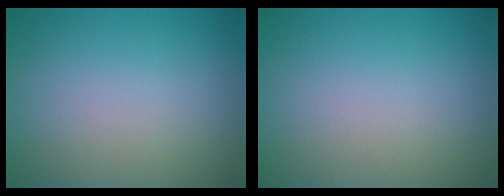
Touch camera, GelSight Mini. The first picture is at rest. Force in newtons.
{"total": 0.0}